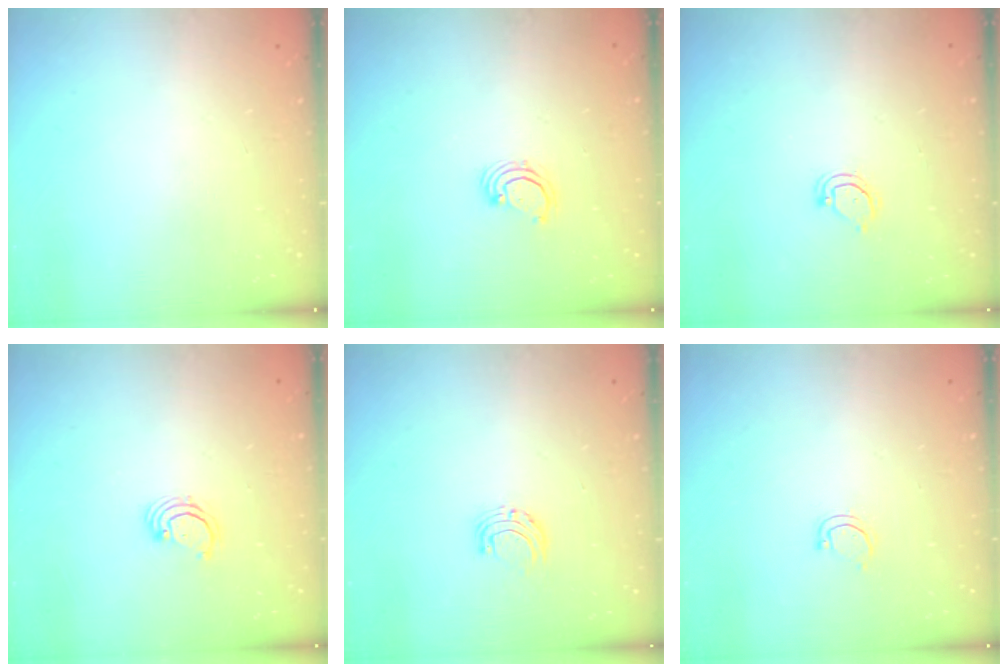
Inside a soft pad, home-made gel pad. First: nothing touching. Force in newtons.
{"total": 2.8, "press": 2.8, "slide": 0.3}
{"total": 4.0, "press": 4.0, "slide": 0.4}
{"total": 2.6, "press": 2.6, "slide": 0.3}
{"total": 5.5, "press": 5.5, "slide": 0.6}
{"total": 4.1, "press": 4.1, "slide": 0.3}